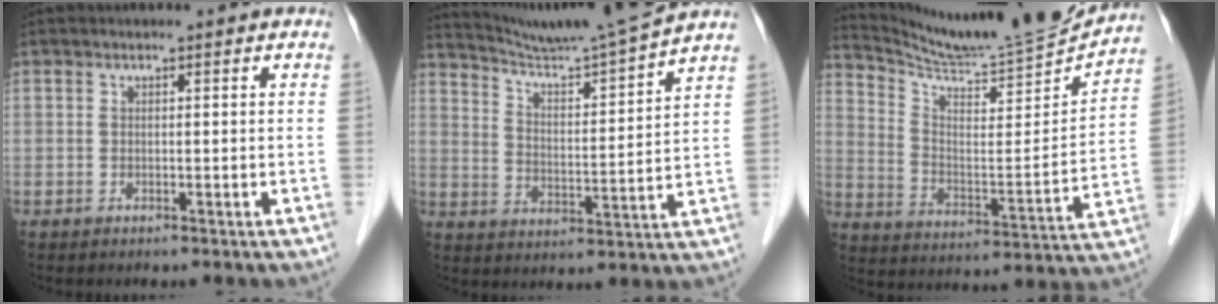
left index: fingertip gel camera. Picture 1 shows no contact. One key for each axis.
{"total": 13.4, "fx": 12.5, "fy": -2.5, "fz": 4.0, "tx": -0.073, "ty": -0.019, "tz": 0.205}
{"total": 18.7, "fx": 18.1, "fy": -0.4, "fz": 4.7, "tx": -0.091, "ty": -0.062, "tz": 0.278}